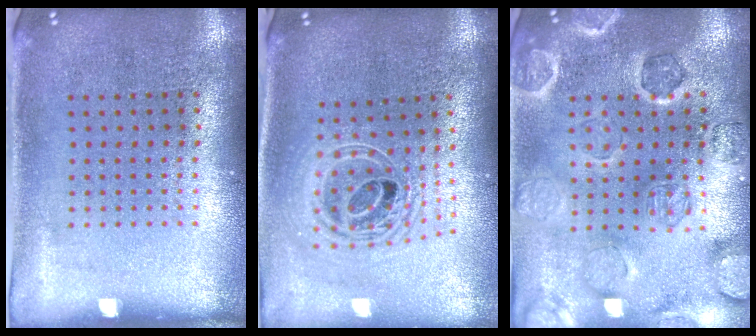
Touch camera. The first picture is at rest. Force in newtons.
{"total": 2.2, "press": 1.7, "slide": 1.5}
{"total": 1.7, "press": 1.7, "slide": 0.2}